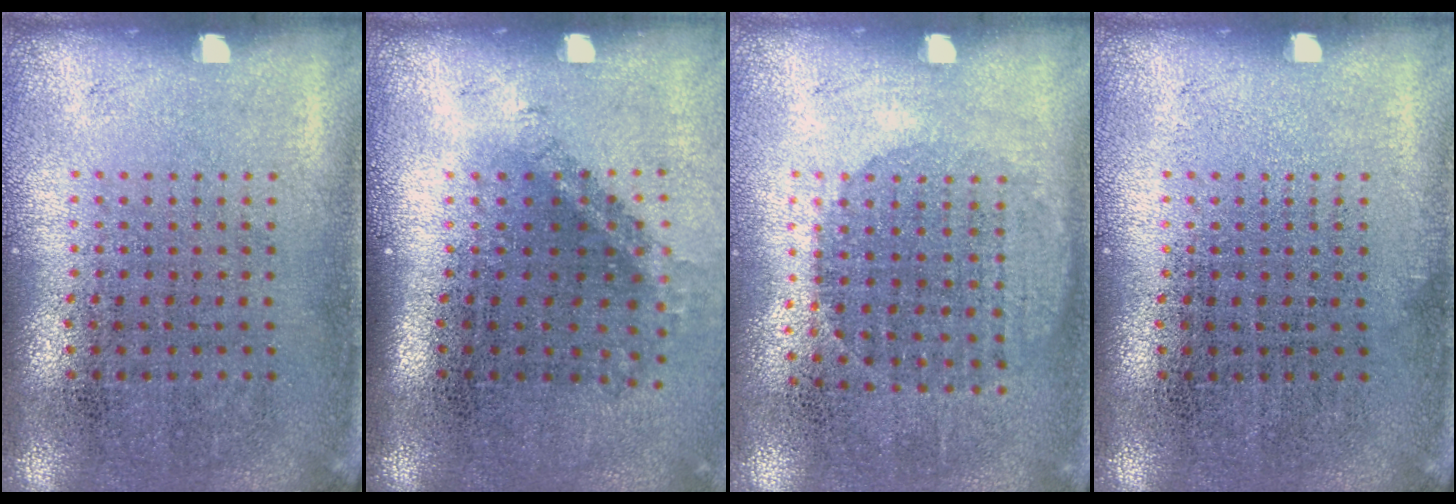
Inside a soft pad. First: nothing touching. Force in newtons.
{"total": 1.3, "press": 0.9, "slide": 0.9}
{"total": 1.0, "press": 0.9, "slide": 0.4}
{"total": 0.0}